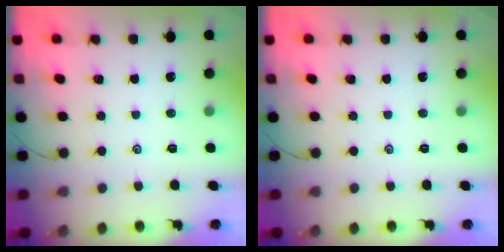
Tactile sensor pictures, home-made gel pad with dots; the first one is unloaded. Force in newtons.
{"total": 0.0}